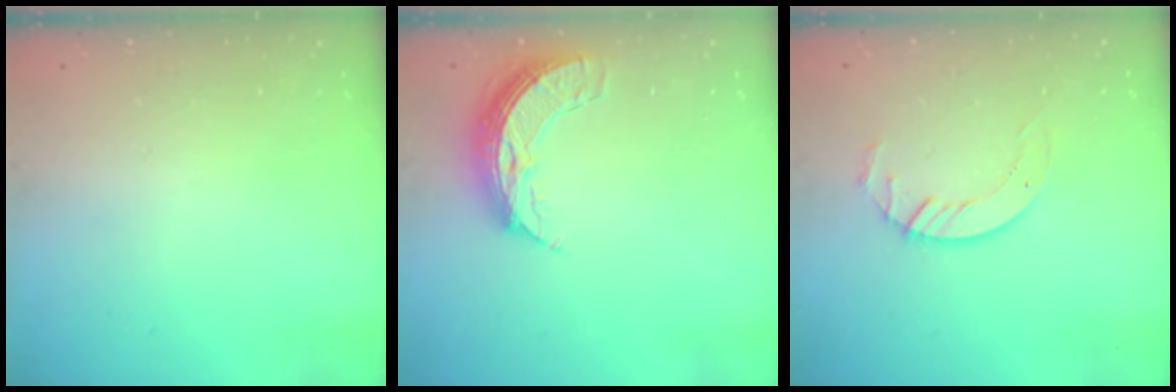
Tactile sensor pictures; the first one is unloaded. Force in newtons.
{"total": 8.6, "press": 8.6, "slide": 0.7}
{"total": 5.7, "press": 5.7, "slide": 0.4}